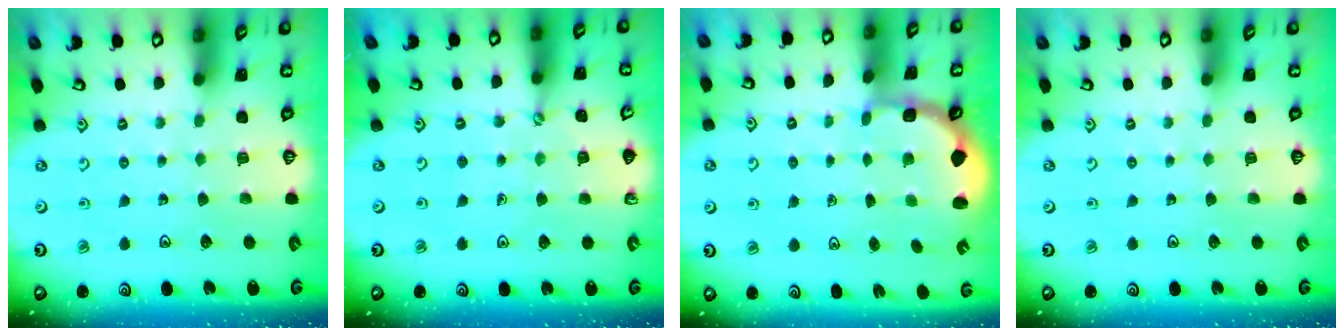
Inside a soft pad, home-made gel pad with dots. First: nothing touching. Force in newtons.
{"total": 1.9, "press": 1.9, "slide": 0.2}
{"total": 2.6, "press": 2.0, "slide": 1.7}
{"total": 0.0}